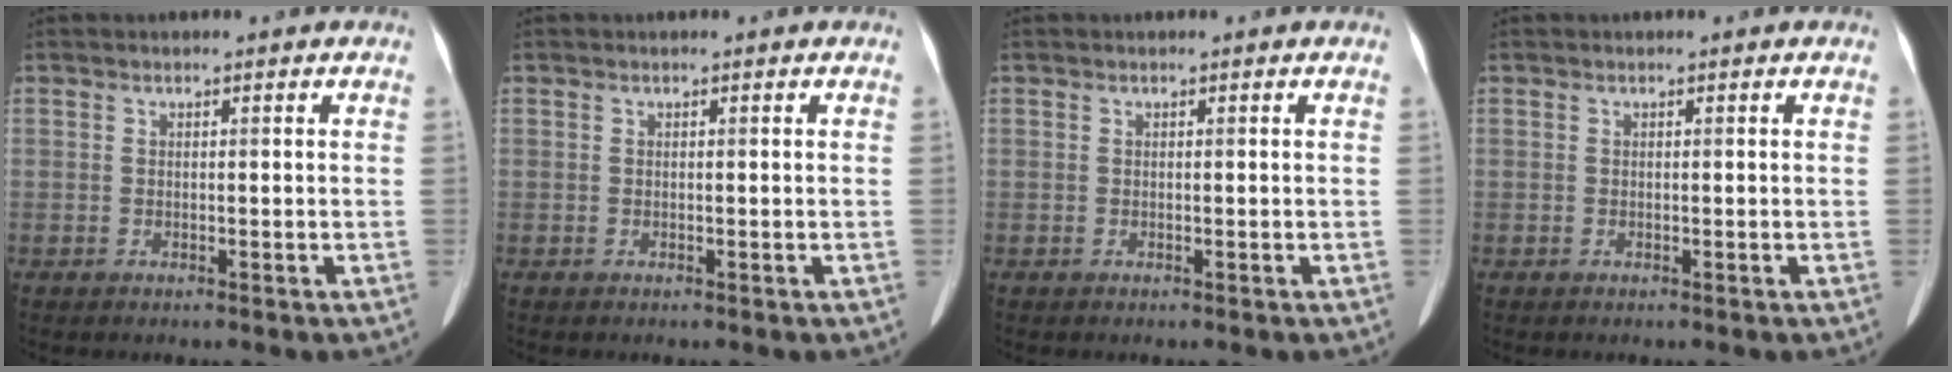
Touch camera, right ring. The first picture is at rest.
{"total": 0.0}
{"total": 0.0}
{"total": 0.0}